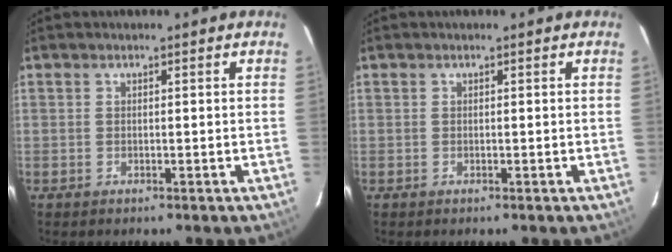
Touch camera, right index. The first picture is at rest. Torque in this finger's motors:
{"motor_torque": [0.00, 0.00, 0.00, 0.00]}